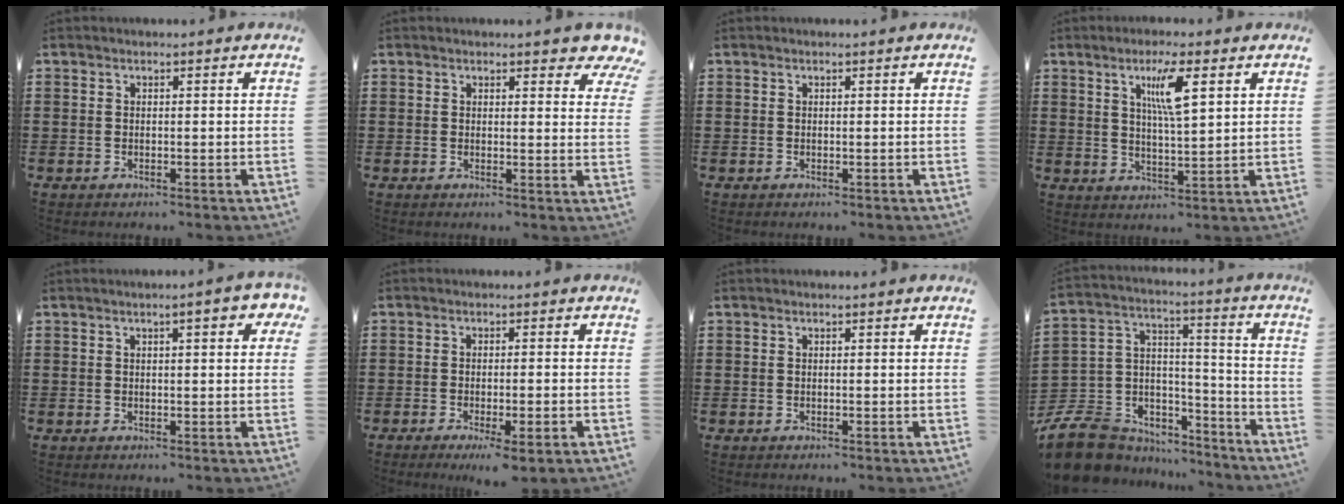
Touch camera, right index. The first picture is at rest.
{"total": 2.7, "force": [2.4, 0.9, 0.9], "torque": [-0.009, -0.002, 0.042]}
{"total": 0.0}
{"total": 6.4, "force": [2.9, 1.1, 5.6], "torque": [-0.111, 0.005, 0.044]}
{"total": 3.5, "force": [1.4, 0.7, 3.1], "torque": [-0.048, 0.001, 0.019]}
{"total": 2.5, "force": [-1.6, 0.0, 1.8], "torque": [-0.038, -0.007, -0.030]}
{"total": 0.0}
{"total": 9.5, "force": [-7.1, 6.1, 1.8], "torque": [-0.072, 0.007, -0.135]}